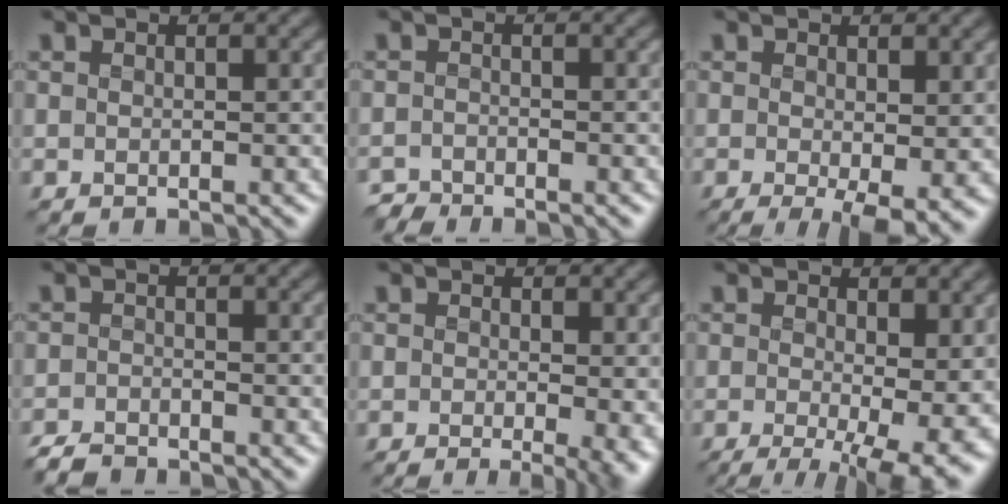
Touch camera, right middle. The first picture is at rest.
{"total": 1.8, "force": [-1.8, 0.0, -0.2], "torque": [0.006, -0.005, -0.037]}
{"total": 3.6, "force": [-0.4, 0.7, 3.5], "torque": [-0.052, -0.016, -0.003]}
{"total": 2.2, "force": [-2.2, 0.3, 0.3], "torque": [-0.004, -0.006, -0.045]}
{"total": 4.5, "force": [-0.4, 1.2, 4.3], "torque": [-0.035, -0.010, -0.005]}
{"total": 8.8, "force": [-1.4, 2.5, 8.3], "torque": [-0.104, -0.018, -0.013]}